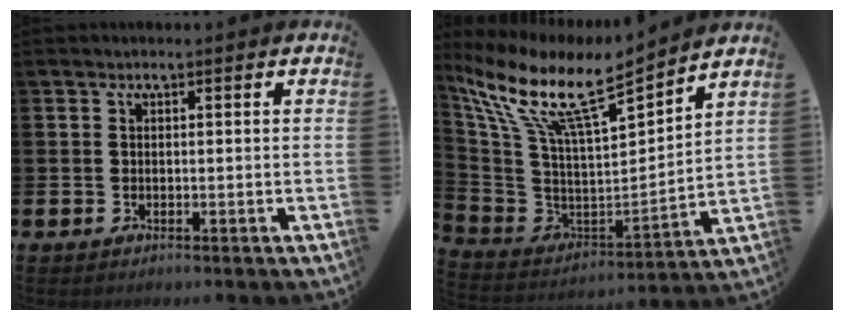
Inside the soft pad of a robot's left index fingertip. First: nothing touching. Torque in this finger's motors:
{"motor_torque": [1.16, -0.98, 0.24, 0.21]}